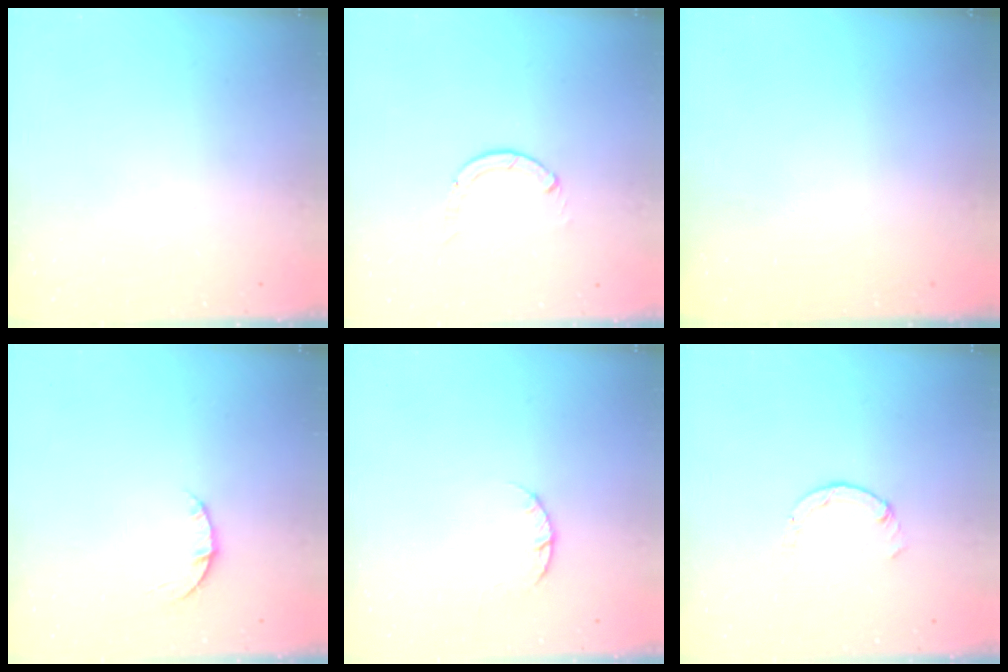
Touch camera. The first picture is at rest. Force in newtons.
{"total": 0.0}
{"total": 0.0}
{"total": 3.5, "press": 3.4, "slide": 0.4}
{"total": 2.4, "press": 2.4, "slide": 0.4}
{"total": 0.7, "press": 0.7, "slide": 0.2}